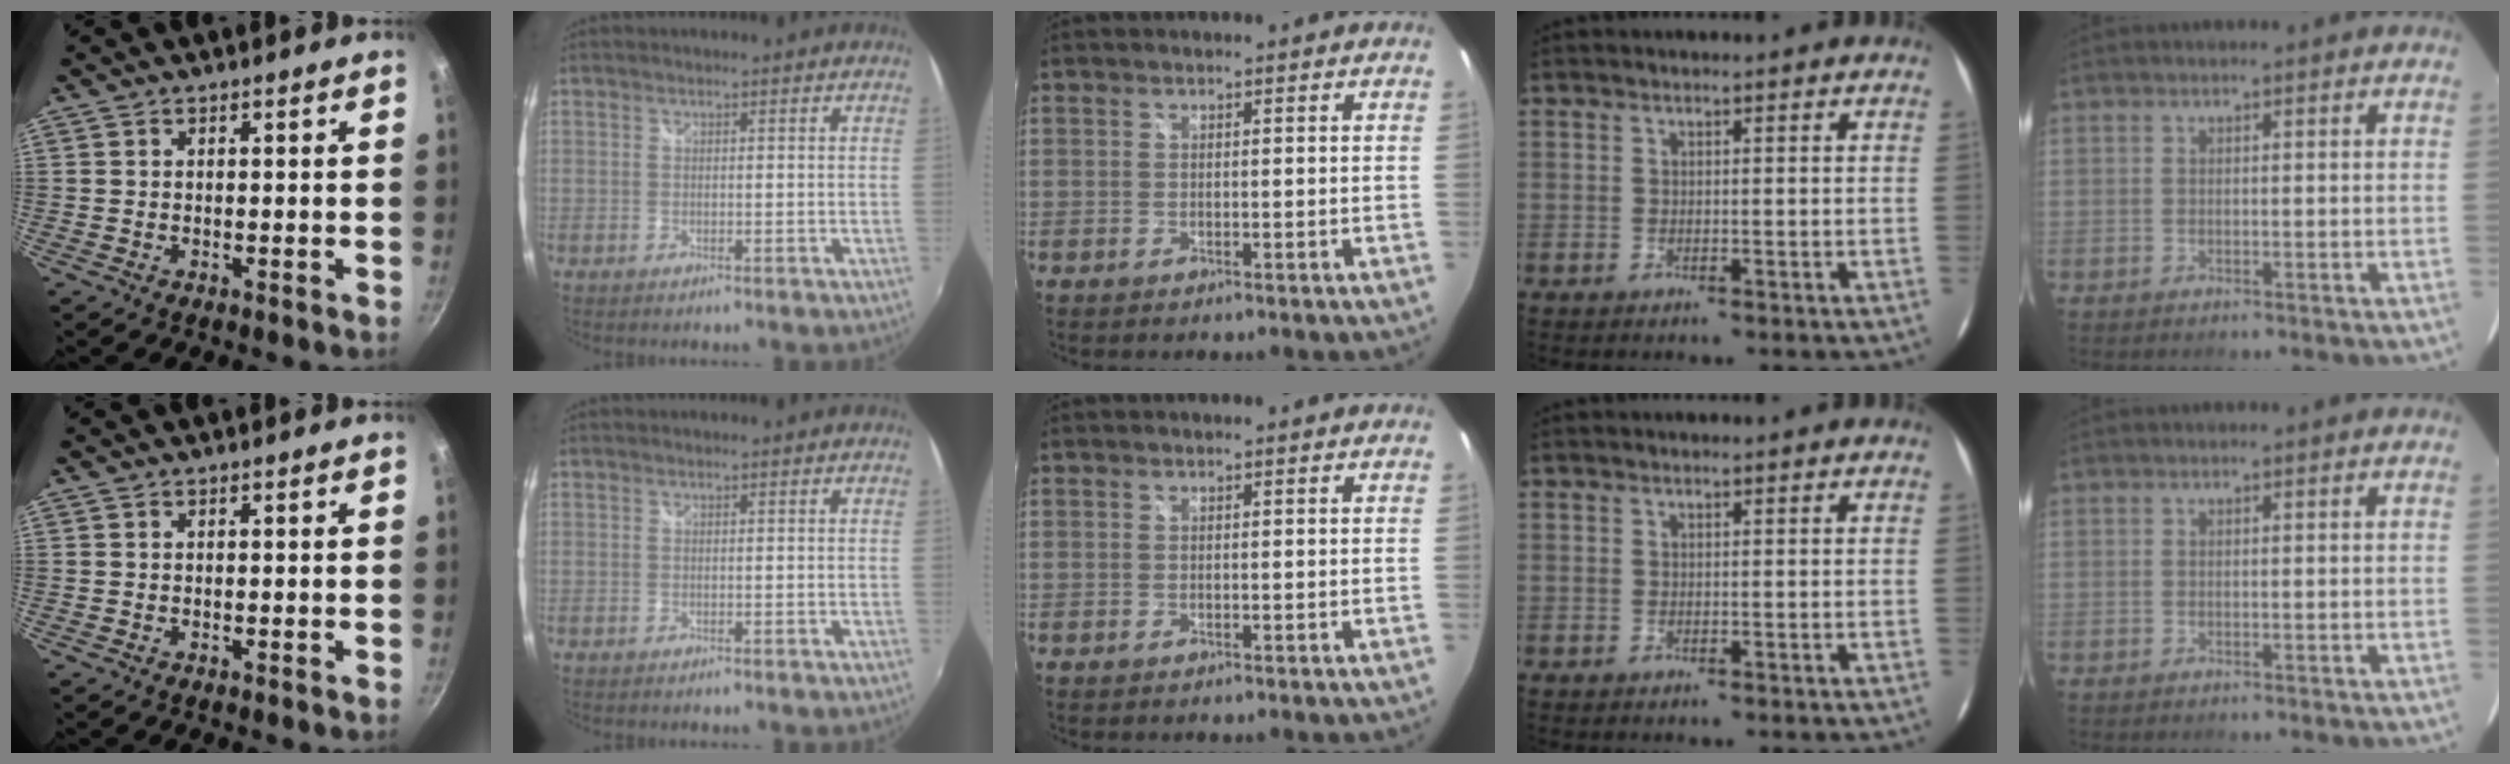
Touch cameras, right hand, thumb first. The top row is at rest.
{}